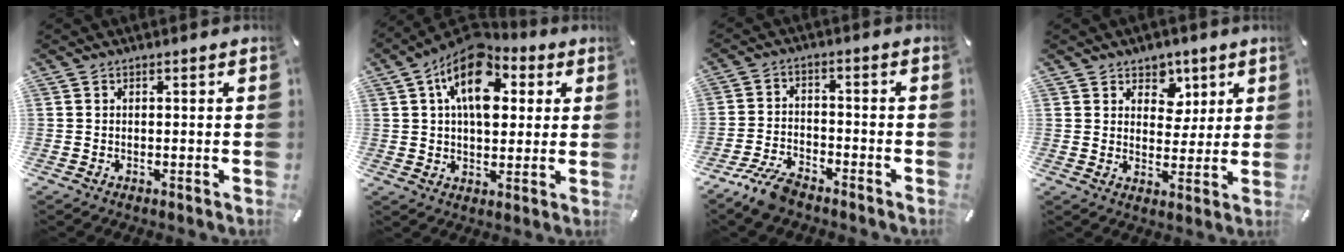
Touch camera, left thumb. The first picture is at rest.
{"total": 15.3, "force": [5.2, 9.9, 10.5], "torque": [-0.162, -0.015, 0.090]}
{"total": 6.9, "force": [-5.7, 2.3, 3.2], "torque": [-0.076, 0.020, -0.111]}
{"total": 6.7, "force": [3.2, 5.6, 1.8], "torque": [-0.011, -0.018, 0.053]}